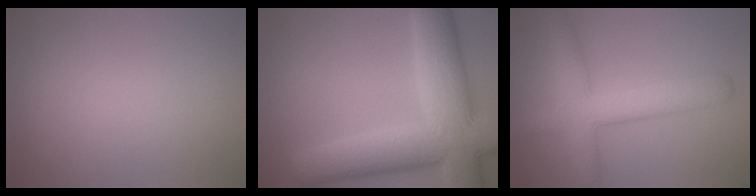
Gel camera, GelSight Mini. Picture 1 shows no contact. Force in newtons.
{"total": 12.2, "press": 12.1, "slide": 1.1}
{"total": 5.9, "press": 5.9, "slide": 0.1}